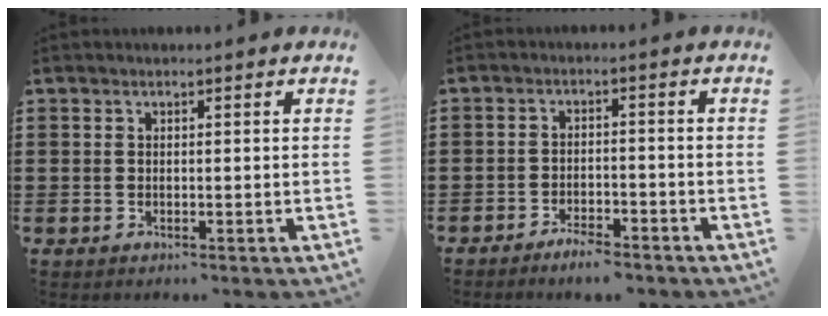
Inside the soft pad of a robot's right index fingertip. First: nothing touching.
{"total": 3.2, "force": [-3.1, 0.4, 0.7], "torque": [-0.016, 0.005, -0.062]}